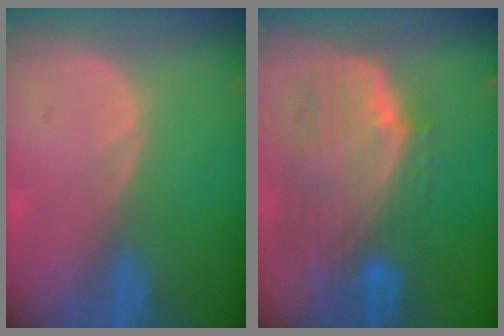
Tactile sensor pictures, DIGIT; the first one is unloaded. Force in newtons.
{"total": 10.2, "press": 8.9, "slide": 4.8}